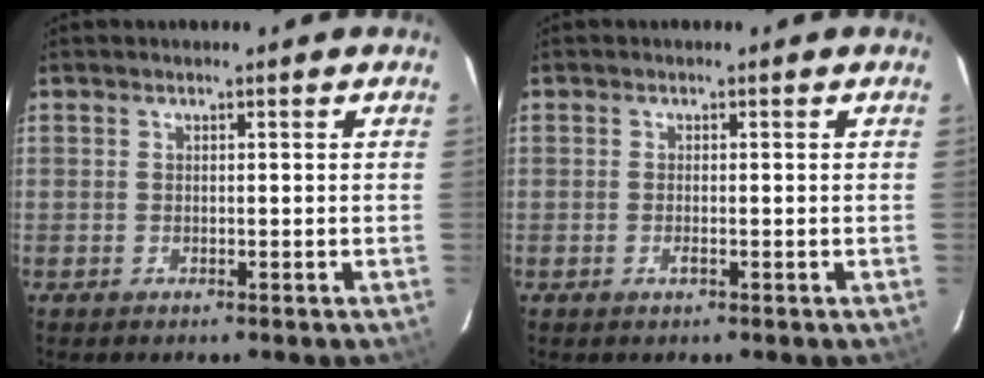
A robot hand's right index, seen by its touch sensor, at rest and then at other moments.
{"total": 1.1, "force": [-0.4, 0.3, 1.0], "torque": [-0.021, -0.001, -0.007]}